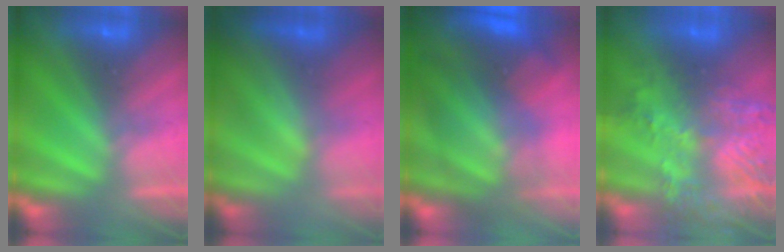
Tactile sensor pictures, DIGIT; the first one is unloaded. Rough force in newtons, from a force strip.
{"total": 3.8}
{"total": 7.4}
{"total": 9.0}